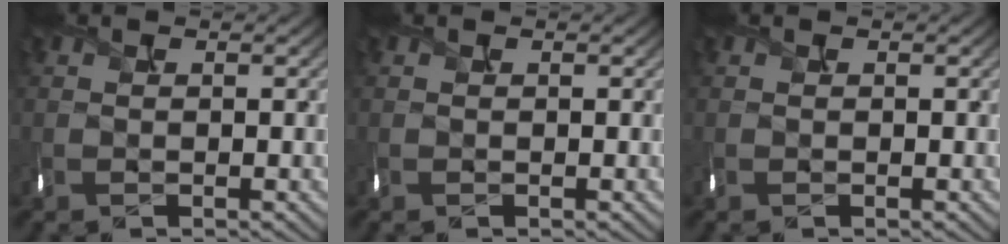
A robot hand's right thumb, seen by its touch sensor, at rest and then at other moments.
{"total": 0.0}
{"total": 0.0}